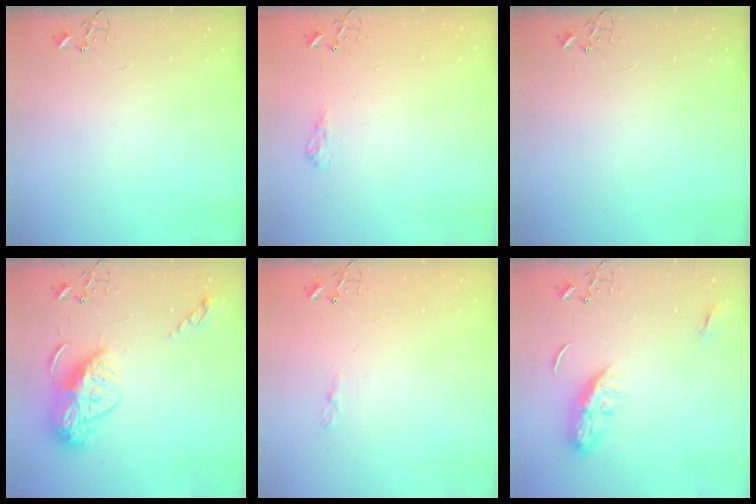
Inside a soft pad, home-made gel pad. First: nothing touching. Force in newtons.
{"total": 8.2, "press": 8.2, "slide": 0.9}
{"total": 0.0}
{"total": 16.0, "press": 16.0, "slide": 0.9}
{"total": 3.6, "press": 3.6, "slide": 0.4}
{"total": 9.3, "press": 9.3, "slide": 0.1}